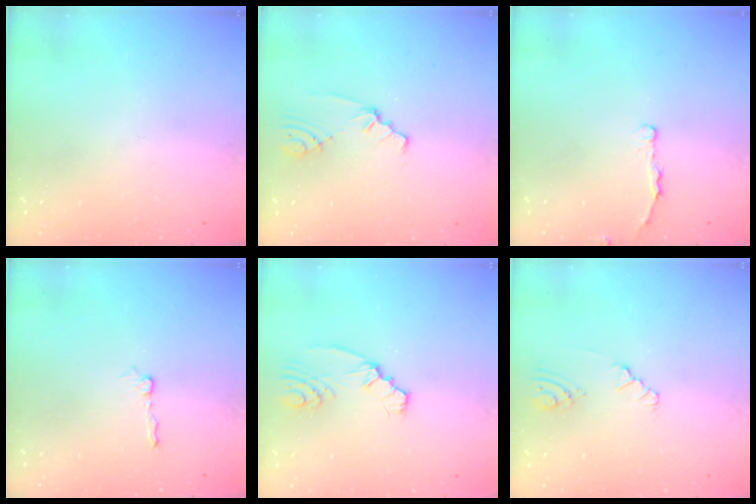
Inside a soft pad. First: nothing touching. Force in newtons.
{"total": 1.9, "press": 1.9, "slide": 0.2}
{"total": 2.8, "press": 2.7, "slide": 0.5}
{"total": 4.3, "press": 4.3, "slide": 0.3}
{"total": 2.7, "press": 2.6, "slide": 0.8}
{"total": 2.5, "press": 2.5, "slide": 0.4}